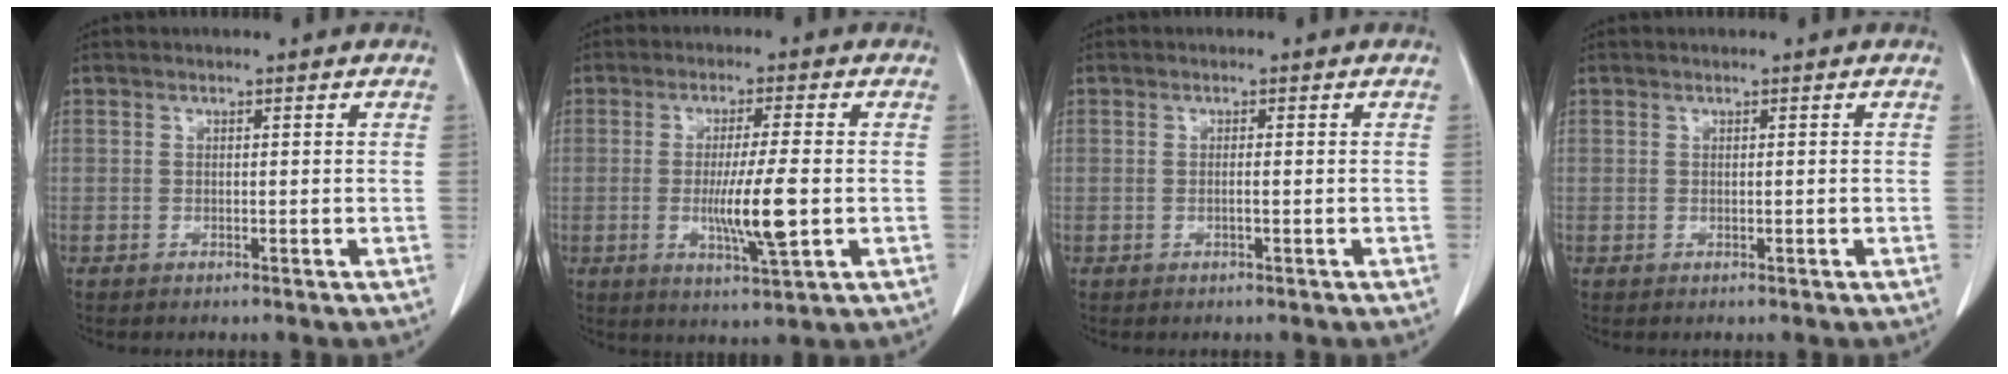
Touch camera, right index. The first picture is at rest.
{"total": 8.8, "force": [-1.0, 0.2, 8.7], "torque": [-0.151, -0.018, -0.019]}
{"total": 0.8, "force": [-0.2, -0.1, 0.7], "torque": [-0.014, 0.001, -0.004]}
{"total": 0.0}